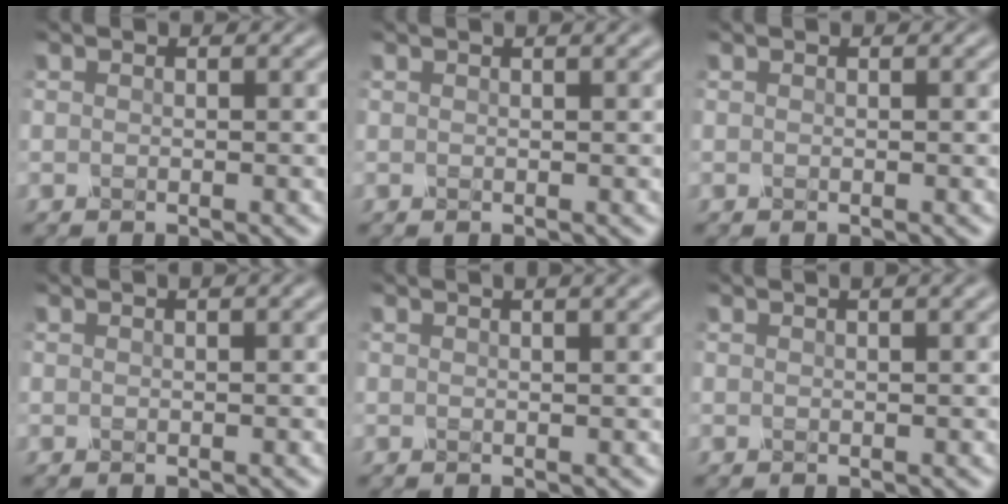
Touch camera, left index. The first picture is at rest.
{"total": 1.7, "force": [1.1, 0.5, 1.2], "torque": [-0.012, 0.004, 0.007]}
{"total": 0.0}
{"total": 0.8, "force": [0.5, 0.1, 0.7], "torque": [-0.014, 0.003, 0.004]}
{"total": 3.9, "force": [2.3, 1.6, 2.7], "torque": [-0.014, 0.021, -0.002]}
{"total": 2.4, "force": [1.4, 0.8, 1.7], "torque": [-0.010, 0.008, 0.002]}